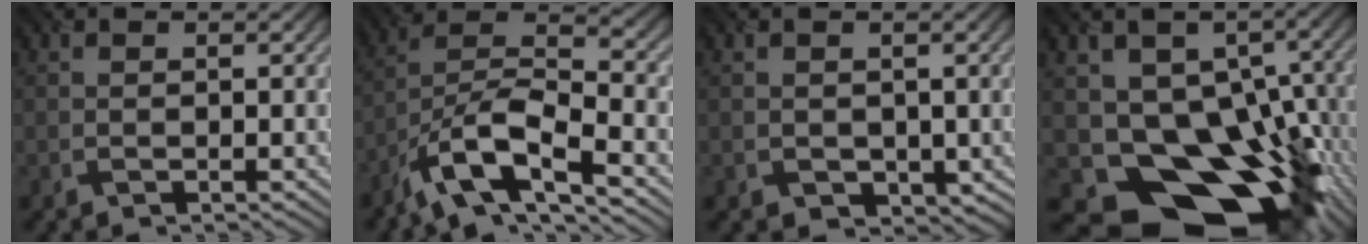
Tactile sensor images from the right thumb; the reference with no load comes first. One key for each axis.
{"total": 11.4, "fx": -7.4, "fy": 3.6, "fz": 7.8, "tx": -0.144, "ty": 0.002, "tz": -0.148}
{"total": 2.5, "fx": -0.2, "fy": 2.3, "fz": 1.1, "tx": -0.029, "ty": -0.015, "tz": -0.003}
{"total": 16.7, "fx": -5.9, "fy": 11.6, "fz": 10.5, "tx": -0.147, "ty": -0.027, "tz": -0.075}